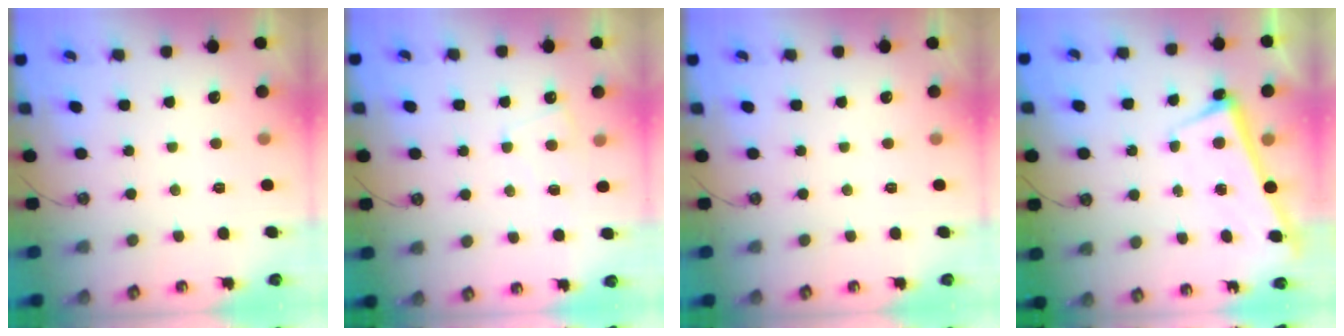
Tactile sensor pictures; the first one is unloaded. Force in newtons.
{"total": 1.1, "press": 1.0, "slide": 0.4}
{"total": 0.0}
{"total": 2.7, "press": 2.6, "slide": 0.7}